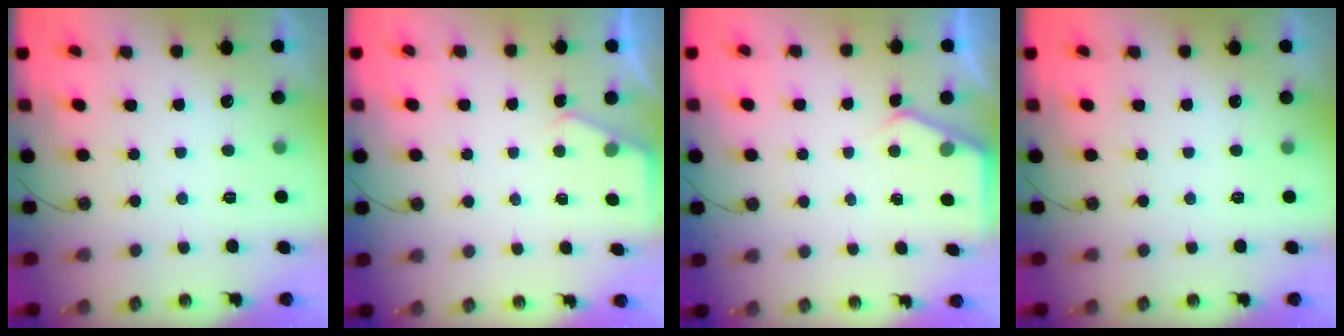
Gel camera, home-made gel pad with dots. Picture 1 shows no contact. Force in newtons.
{"total": 2.1, "press": 2.1, "slide": 0.4}
{"total": 2.2, "press": 2.2, "slide": 0.3}
{"total": 0.0}